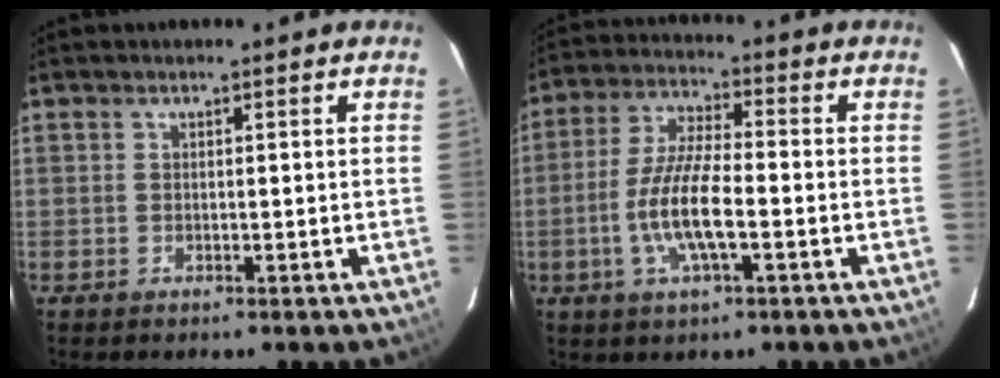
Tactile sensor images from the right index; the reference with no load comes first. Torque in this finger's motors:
{"motor_torque": [1.75, -0.39, 1.03, 0.21]}